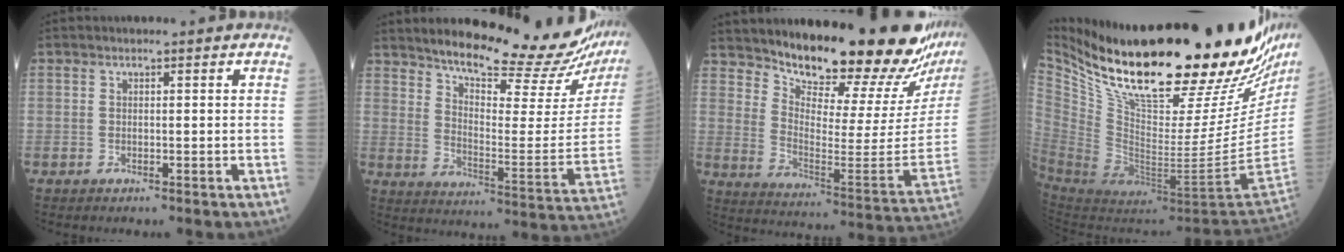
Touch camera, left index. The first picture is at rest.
{"total": 24.8, "force": [22.5, 2.8, 10.0], "torque": [-0.147, -0.089, 0.288]}
{"total": 21.5, "force": [19.8, 0.7, 8.4], "torque": [-0.141, -0.121, 0.276]}
{"total": 33.9, "force": [25.1, 5.3, 22.1], "torque": [-0.344, -0.061, 0.378]}